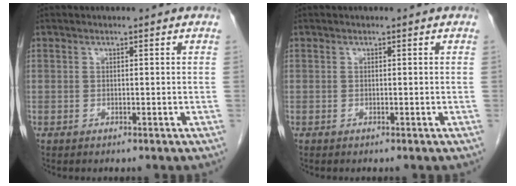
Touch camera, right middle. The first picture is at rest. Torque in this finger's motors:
{"motor_torque": [-0.19, 0.22, -0.05, -0.01]}